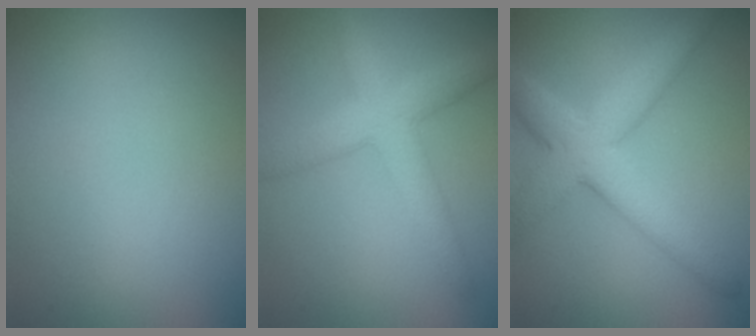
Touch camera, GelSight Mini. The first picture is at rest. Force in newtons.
{"total": 4.6, "press": 4.6, "slide": 0.1}
{"total": 6.3, "press": 6.3, "slide": 0.1}